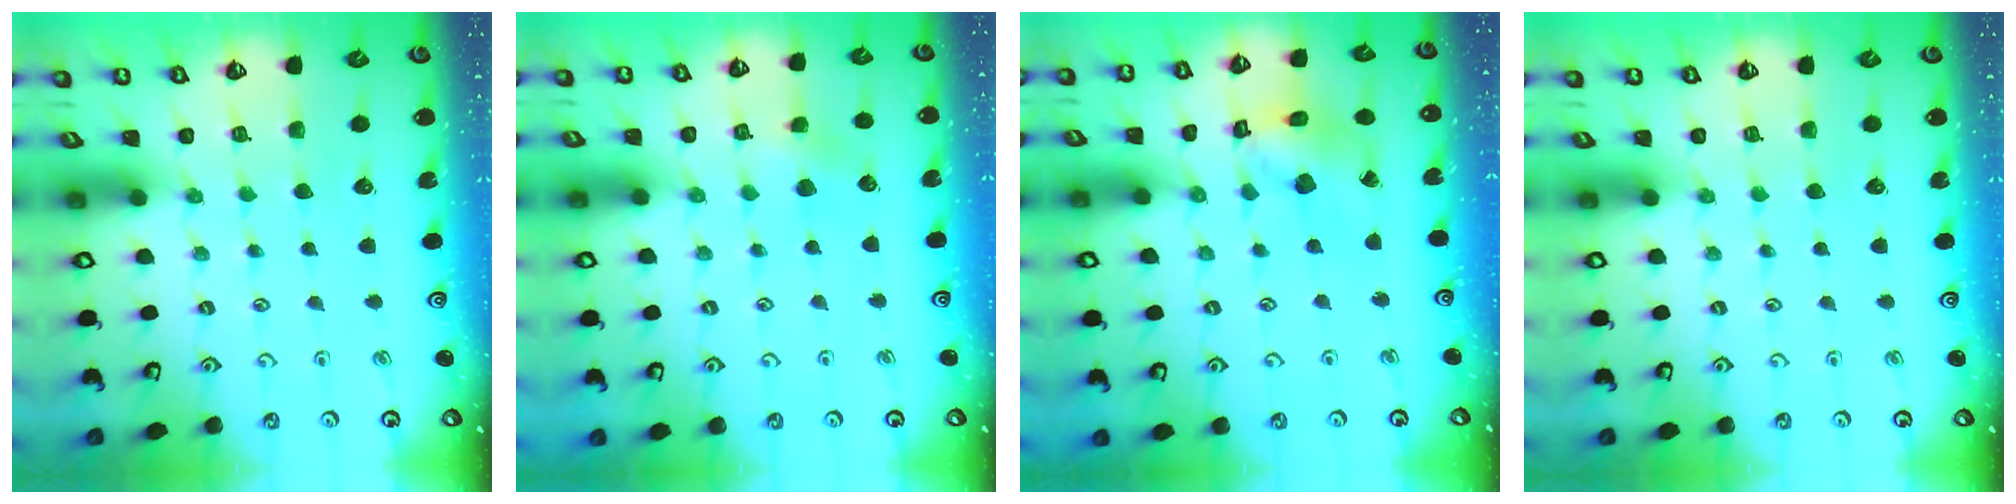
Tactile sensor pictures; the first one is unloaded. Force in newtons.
{"total": 3.8, "press": 3.8, "slide": 0.5}
{"total": 11.9, "press": 11.8, "slide": 1.2}
{"total": 0.0}